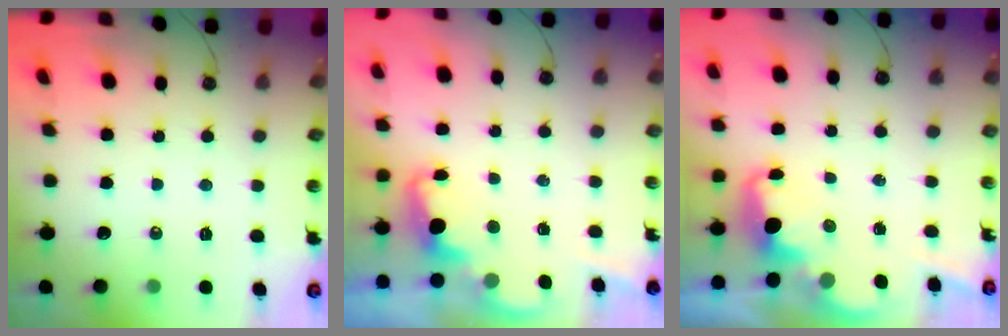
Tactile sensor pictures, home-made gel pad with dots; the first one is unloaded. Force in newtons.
{"total": 2.3, "press": 2.2, "slide": 0.6}
{"total": 2.6, "press": 2.6, "slide": 0.5}